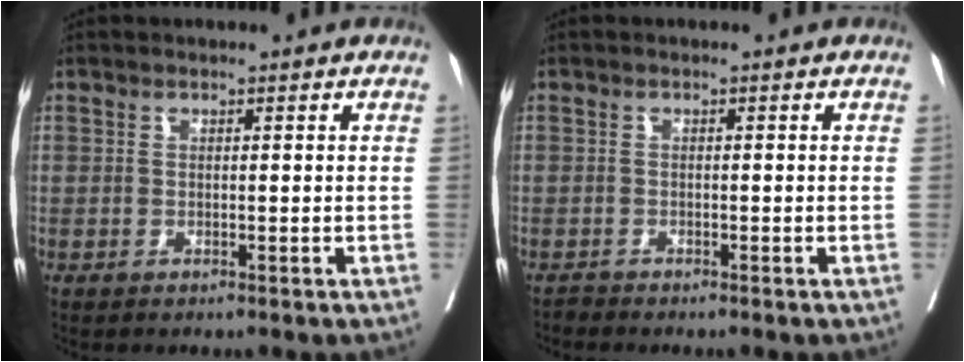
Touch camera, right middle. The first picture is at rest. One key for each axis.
{"total": 0.6, "fx": -0.5, "fy": -0.2, "fz": -0.2, "tx": 0.002, "ty": -0.006, "tz": -0.009}